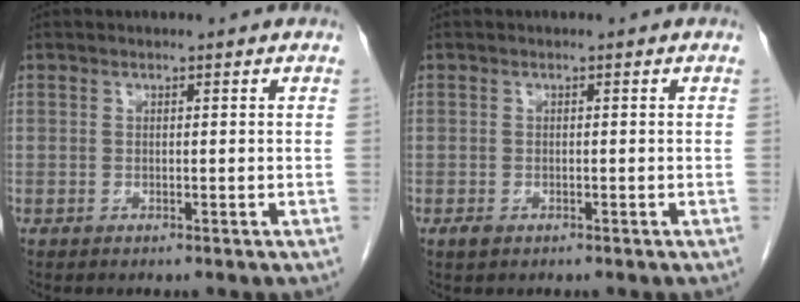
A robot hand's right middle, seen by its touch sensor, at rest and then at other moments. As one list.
[{"total": 1.1, "force": [-0.6, 0.6, 0.6], "torque": [-0.013, 0.000, -0.007]}]